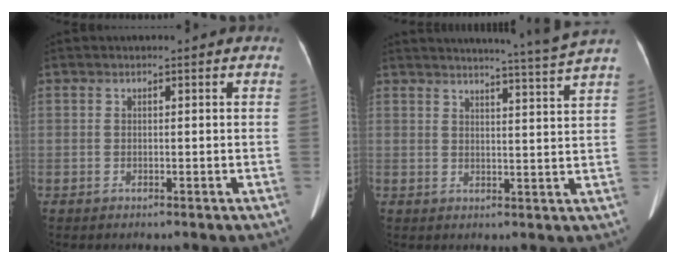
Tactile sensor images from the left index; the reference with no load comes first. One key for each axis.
{"total": 9.1, "fx": 8.2, "fy": -3.1, "fz": 2.4, "tx": -0.039, "ty": -0.047, "tz": 0.101}